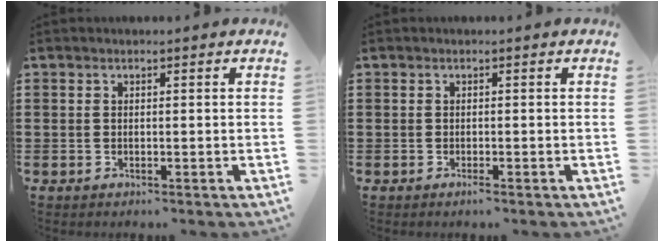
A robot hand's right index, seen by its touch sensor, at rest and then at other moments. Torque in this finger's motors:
{"motor_torque": [0.48, 0.72, -0.52, -0.13]}